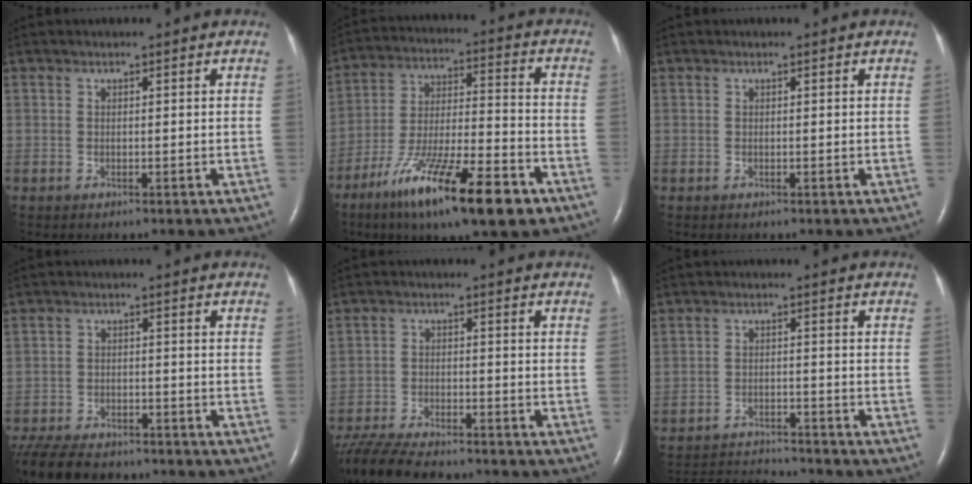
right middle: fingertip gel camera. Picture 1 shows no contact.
{"total": 19.0, "force": [-11.4, 2.9, 14.9], "torque": [-0.247, -0.031, -0.193]}
{"total": 0.0}
{"total": 13.3, "force": [-11.0, 4.9, 5.8], "torque": [-0.135, -0.020, -0.166]}
{"total": 13.3, "force": [-11.4, 2.8, 6.2], "torque": [-0.125, -0.021, -0.184]}
{"total": 9.3, "force": [-9.3, 0.1, 1.2], "torque": [-0.027, -0.005, -0.152]}